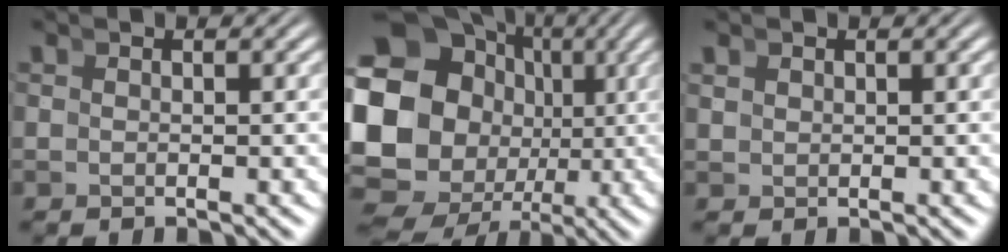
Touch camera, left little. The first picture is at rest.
{"total": 19.0, "force": [-1.2, 15.9, 10.4], "torque": [-0.230, -0.055, -0.011]}
{"total": 1.0, "force": [0.6, 0.8, 0.3], "torque": [-0.006, 0.001, 0.017]}